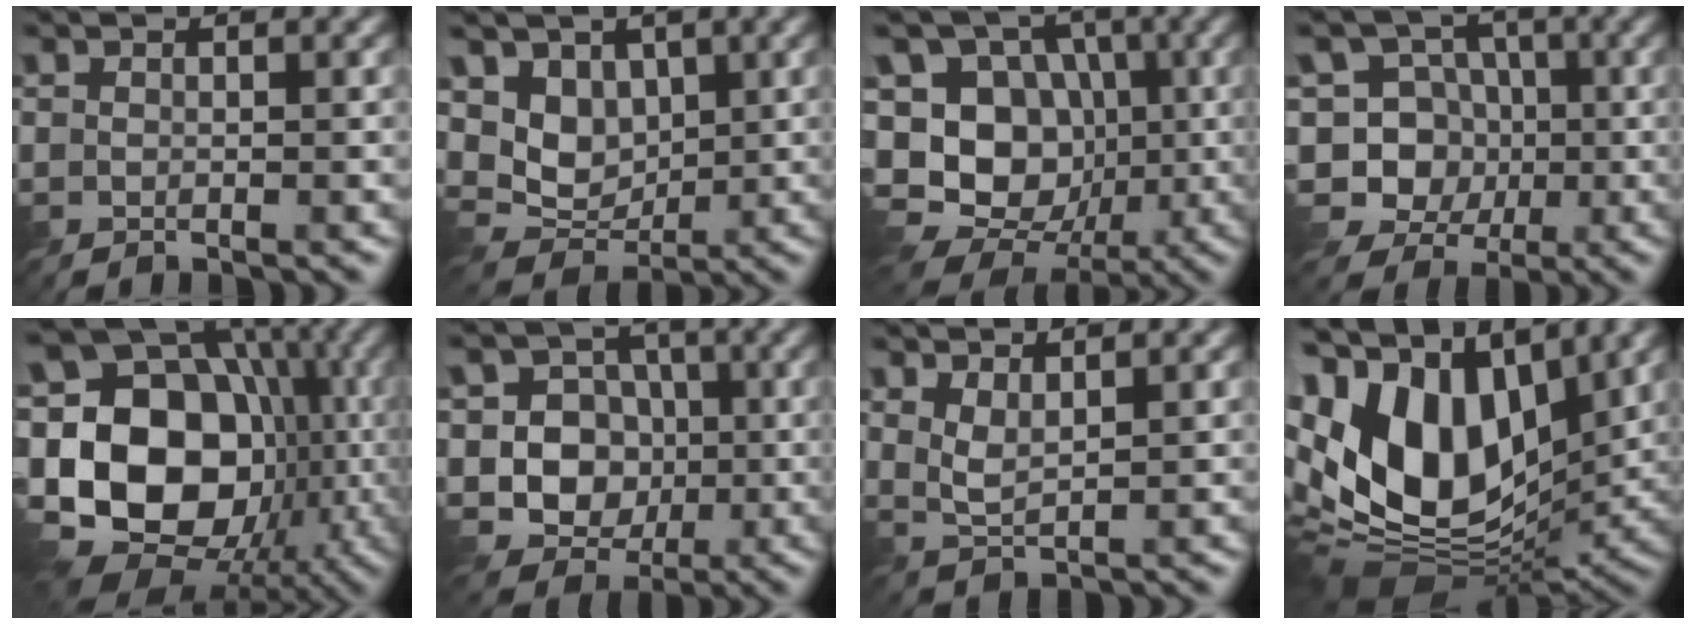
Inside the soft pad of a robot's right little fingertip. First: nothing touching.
{"total": 5.6, "force": [1.2, 4.4, 3.2], "torque": [-0.065, -0.009, 0.011]}
{"total": 14.6, "force": [-2.1, 12.7, 6.9], "torque": [-0.169, 0.037, -0.060]}
{"total": 9.8, "force": [-0.8, 9.1, 3.7], "torque": [-0.101, 0.054, -0.061]}
{"total": 21.4, "force": [-4.1, 15.8, 13.9], "torque": [-0.249, 0.031, -0.093]}
{"total": 9.2, "force": [-0.7, 8.5, 3.3], "torque": [-0.076, 0.030, -0.037]}
{"total": 2.0, "force": [1.0, 0.7, 1.6], "torque": [-0.037, -0.004, 0.023]}
{"total": 16.0, "force": [2.4, 10.0, 12.3], "torque": [-0.283, 0.014, 0.030]}